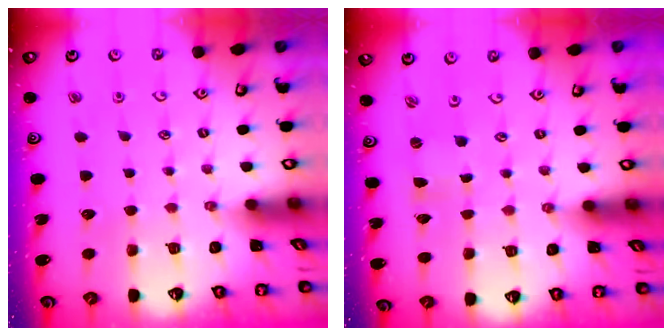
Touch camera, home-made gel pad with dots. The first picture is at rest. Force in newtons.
{"total": 0.0}